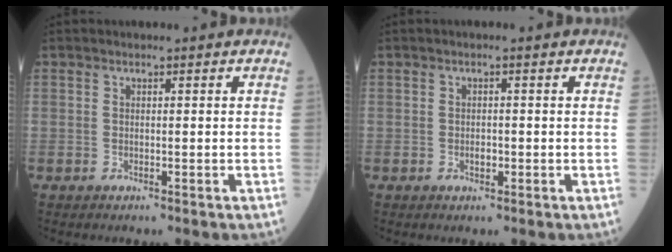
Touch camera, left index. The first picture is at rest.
{"total": 1.3, "force": [-0.9, 0.6, 0.8], "torque": [-0.015, -0.004, -0.013]}